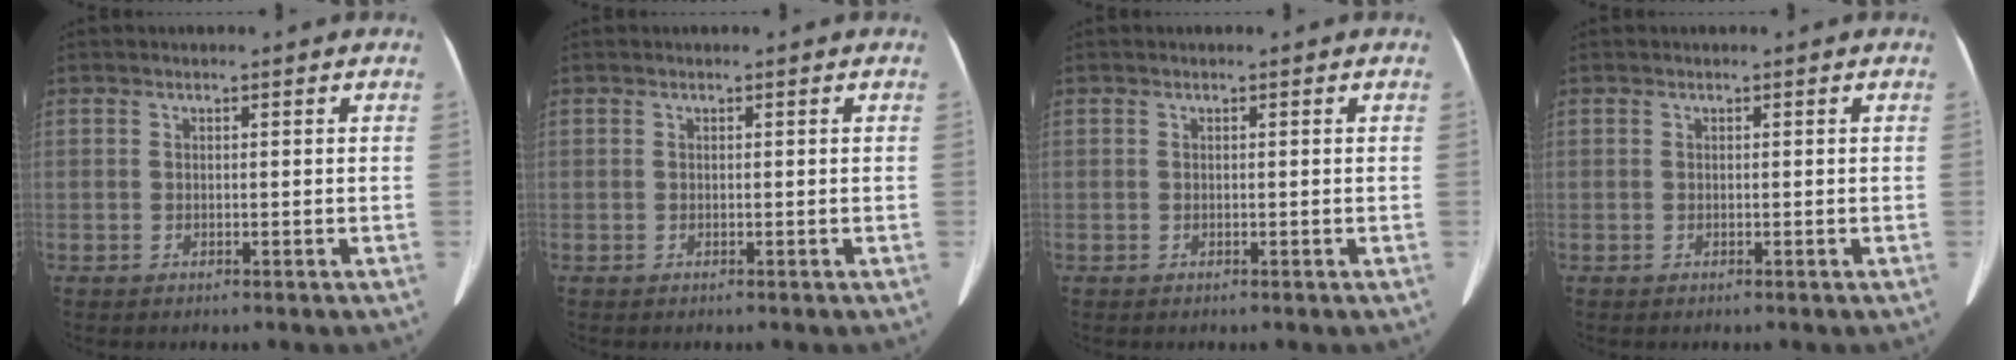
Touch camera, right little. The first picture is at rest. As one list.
[{"total": 0.0}, {"total": 0.0}, {"total": 0.0}]